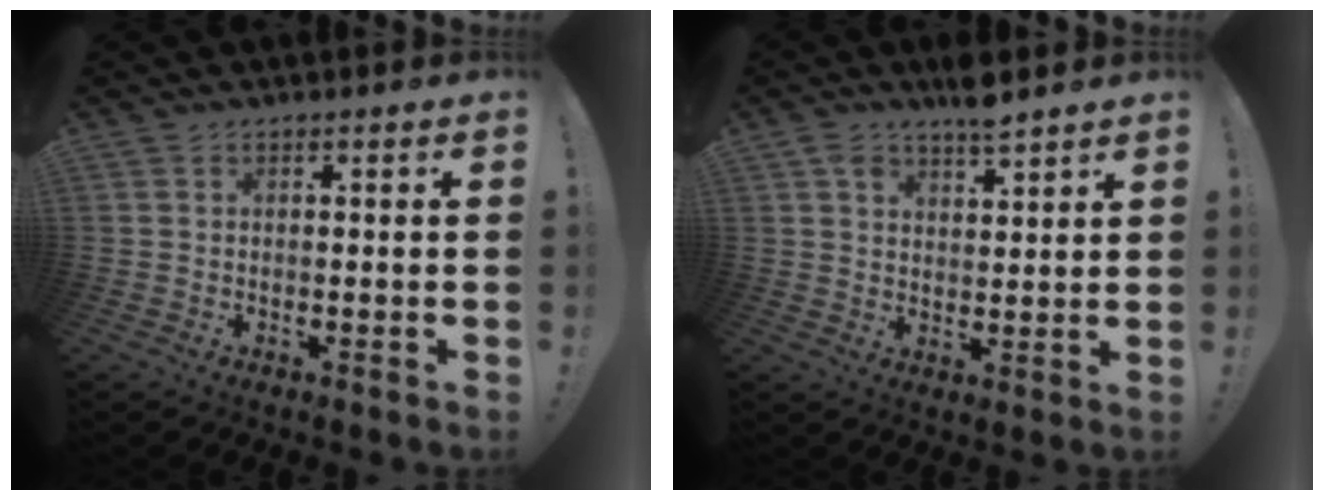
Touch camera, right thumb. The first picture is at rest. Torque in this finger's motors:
{"motor_torque": [-0.04, 1.11, 0.22, -0.04, 0.02]}